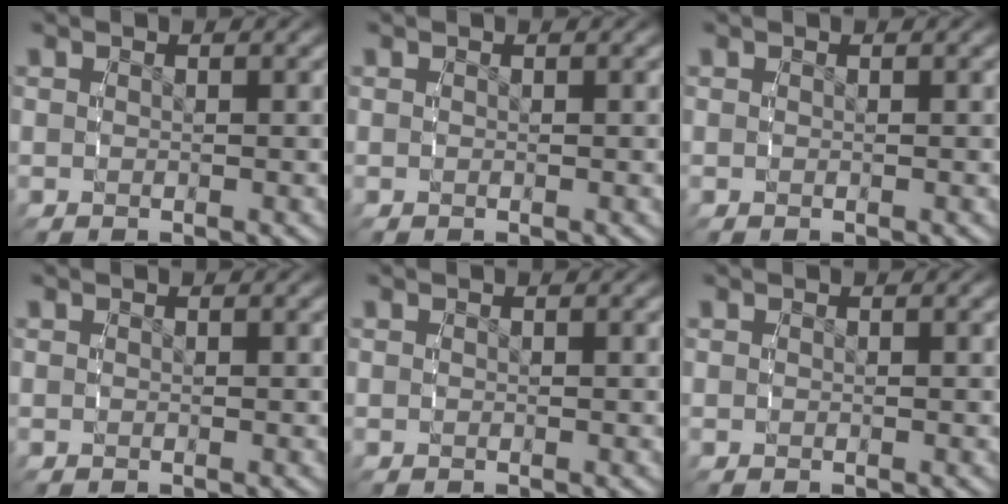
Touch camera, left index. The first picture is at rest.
{"total": 0.0}
{"total": 0.0}
{"total": 0.0}
{"total": 0.0}
{"total": 0.0}